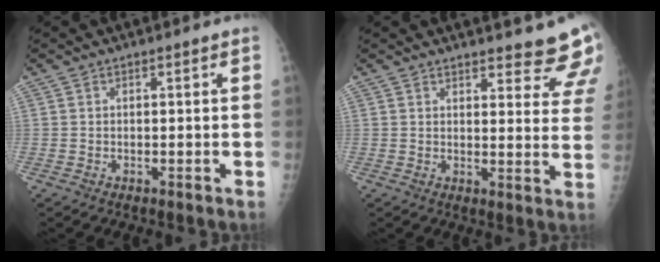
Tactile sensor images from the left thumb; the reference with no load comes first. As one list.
[{"total": 11.6, "force": [10.7, 2.5, 3.5], "torque": [0.001, -0.073, 0.105]}]